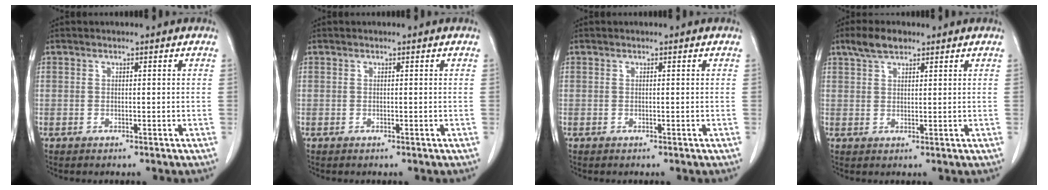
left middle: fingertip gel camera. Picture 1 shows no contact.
{"total": 0.0}
{"total": 0.0}
{"total": 4.0, "force": [2.9, 1.6, 2.2], "torque": [-0.052, 0.012, 0.056]}